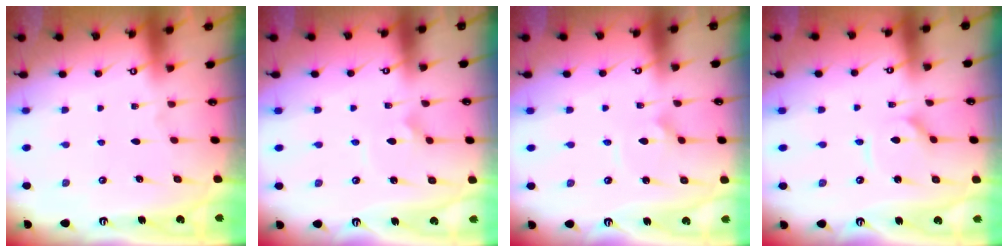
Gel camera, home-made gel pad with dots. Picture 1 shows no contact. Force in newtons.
{"total": 2.9, "press": 2.9, "slide": 0.4}
{"total": 2.4, "press": 2.4, "slide": 0.0}
{"total": 2.5, "press": 2.5, "slide": 0.4}